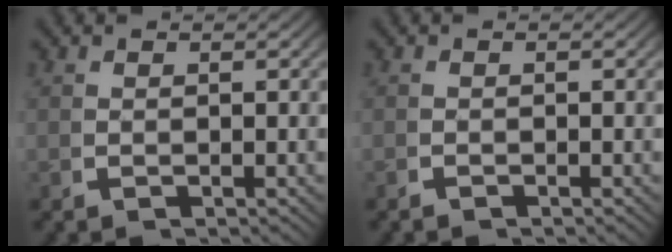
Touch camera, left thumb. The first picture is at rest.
{"total": 0.5, "force": [-0.5, -0.1, 0.0], "torque": [0.003, -0.001, -0.012]}